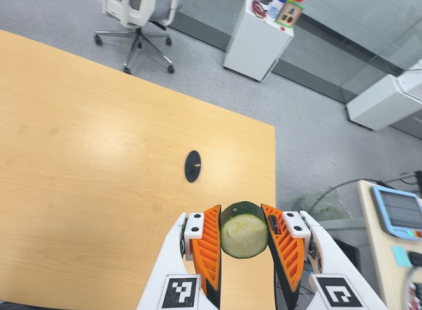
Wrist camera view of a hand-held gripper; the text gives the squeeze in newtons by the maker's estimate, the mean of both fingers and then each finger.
{"total": 13.8, "left": 13.1, "right": 14.4}